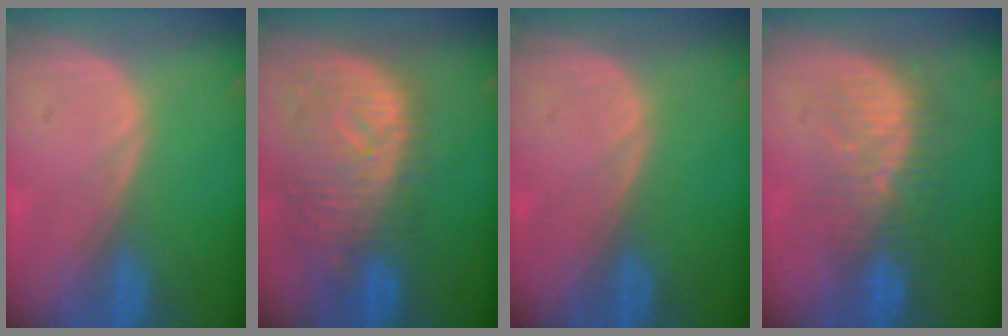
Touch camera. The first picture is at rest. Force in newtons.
{"total": 11.4, "press": 10.0, "slide": 5.5}
{"total": 0.0}
{"total": 8.3, "press": 7.8, "slide": 2.8}